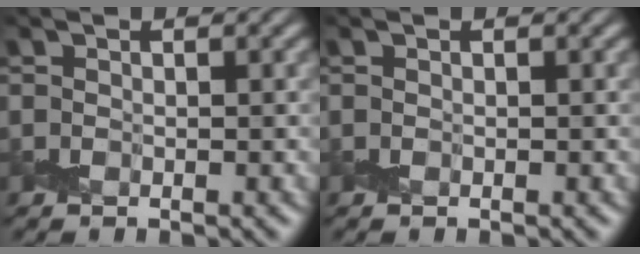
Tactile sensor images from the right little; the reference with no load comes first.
{"total": 0.0}